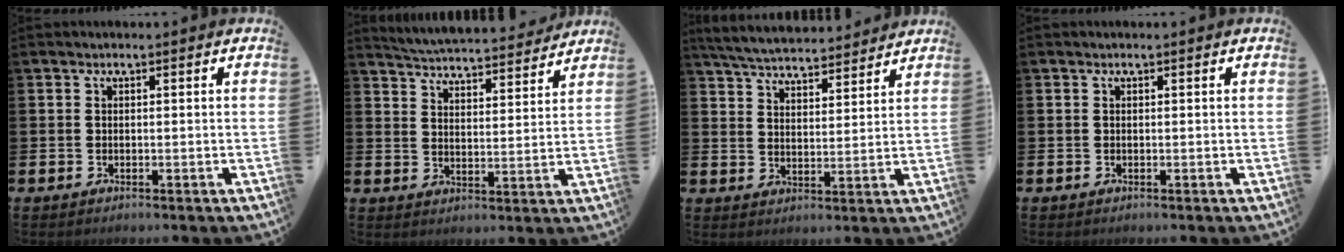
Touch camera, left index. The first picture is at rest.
{"total": 5.5, "force": [5.5, 0.4, 0.4], "torque": [-0.024, -0.047, 0.094]}
{"total": 5.6, "force": [5.5, 0.7, 0.8], "torque": [-0.038, -0.034, 0.096]}
{"total": 0.0}